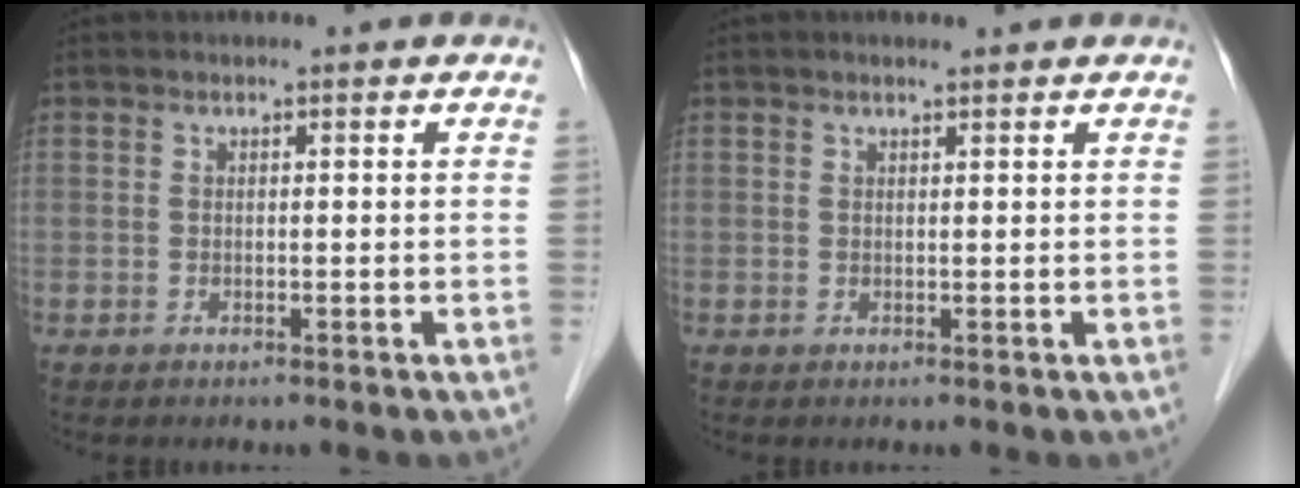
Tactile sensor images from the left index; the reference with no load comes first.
{"total": 1.3, "force": [1.0, 0.1, 0.7], "torque": [-0.015, 0.011, 0.018]}